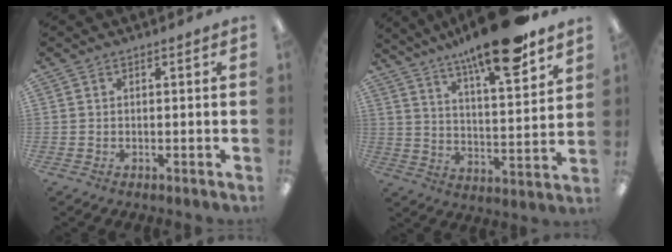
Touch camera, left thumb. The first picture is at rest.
{"total": 16.9, "force": [13.2, 3.3, 9.9], "torque": [-0.165, -0.085, 0.216]}